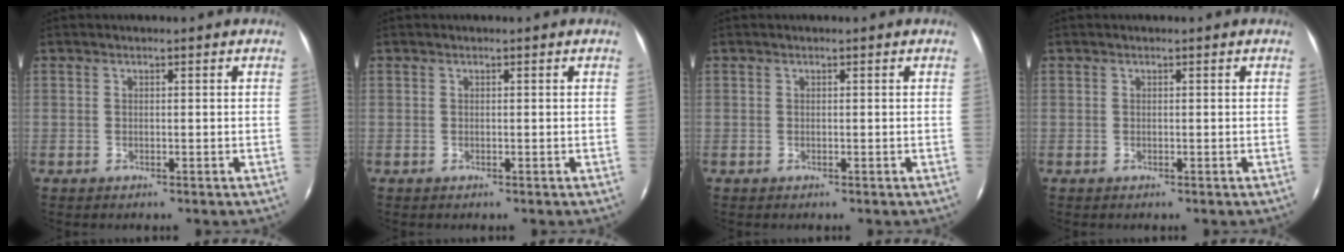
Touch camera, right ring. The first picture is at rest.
{"total": 0.0}
{"total": 0.0}
{"total": 0.0}